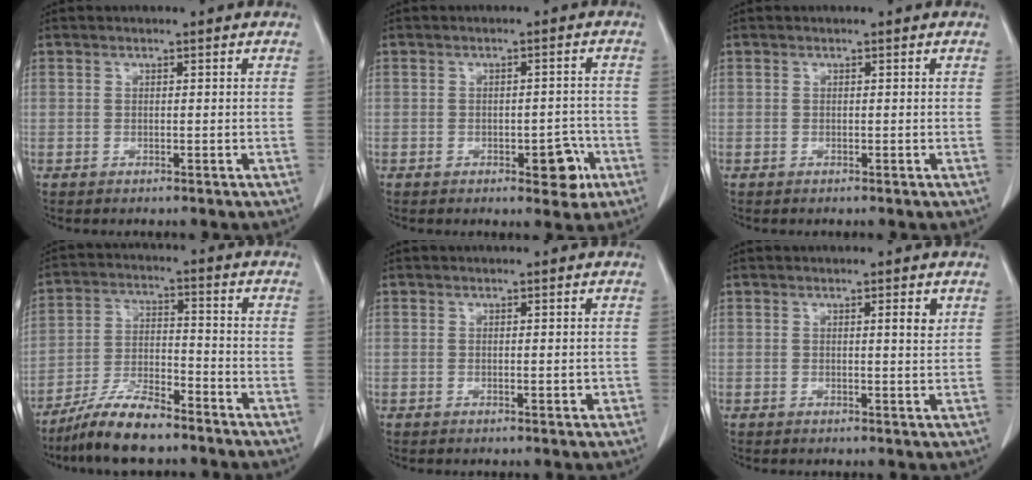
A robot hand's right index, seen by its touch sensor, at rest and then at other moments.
{"total": 4.9, "force": [-2.2, 2.2, 3.8], "torque": [-0.039, 0.008, -0.022]}
{"total": 0.0}
{"total": 9.1, "force": [-7.4, 1.9, 4.9], "torque": [-0.097, -0.012, -0.140]}
{"total": 1.2, "force": [-0.1, 0.4, 1.1], "torque": [-0.016, -0.002, 0.002]}
{"total": 1.9, "force": [0.9, 0.2, 1.6], "torque": [-0.027, -0.003, 0.011]}